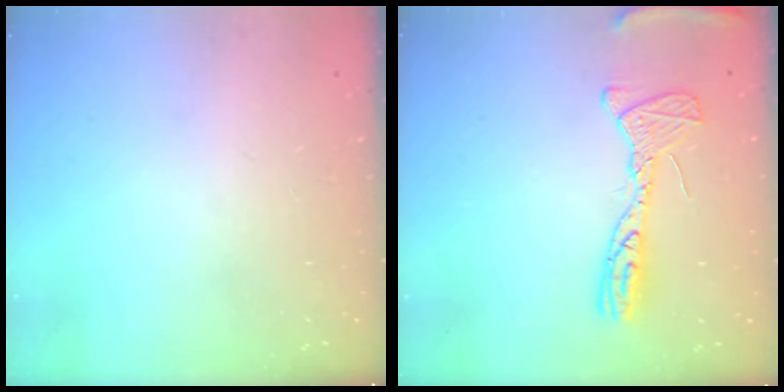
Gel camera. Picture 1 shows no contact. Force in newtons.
{"total": 13.2, "press": 13.2, "slide": 1.3}